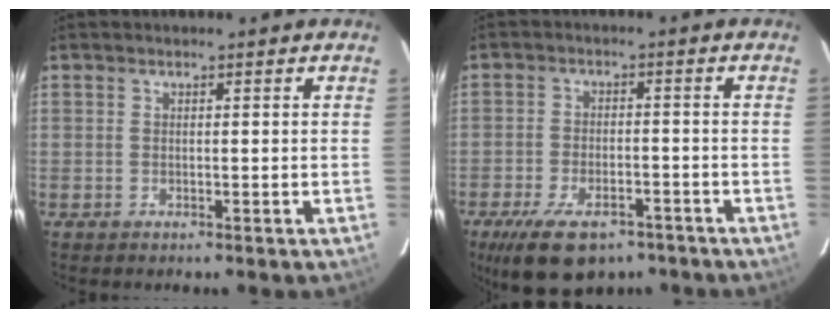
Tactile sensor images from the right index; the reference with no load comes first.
{"total": 13.6, "force": [-9.0, 6.6, 7.7], "torque": [-0.170, -0.019, -0.140]}